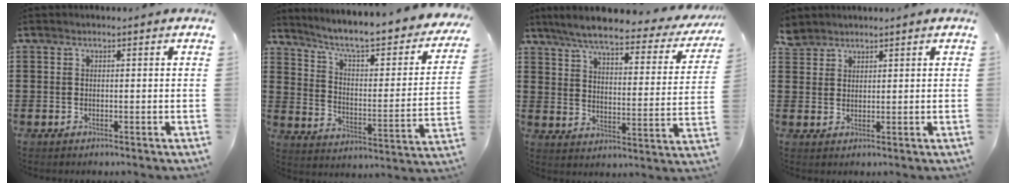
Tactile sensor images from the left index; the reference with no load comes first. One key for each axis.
{"total": 6.6, "fx": 5.3, "fy": 0.7, "fz": 3.8, "tx": -0.088, "ty": -0.050, "tz": 0.081}
{"total": 7.2, "fx": 6.1, "fy": 0.4, "fz": 3.8, "tx": -0.100, "ty": -0.037, "tz": 0.104}
{"total": 2.5, "fx": 2.3, "fy": 1.1, "fz": 0.1, "tx": -0.010, "ty": 0.003, "tz": 0.046}